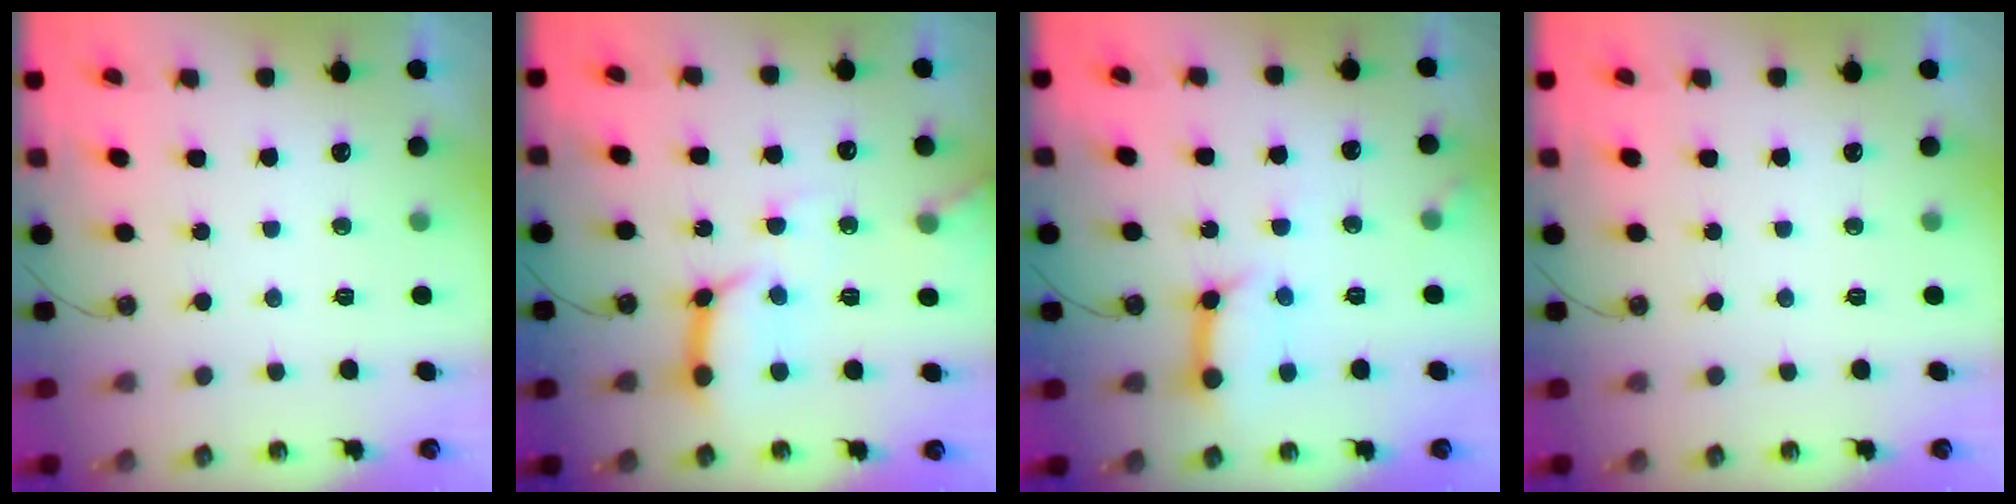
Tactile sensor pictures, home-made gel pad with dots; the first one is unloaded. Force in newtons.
{"total": 12.4, "press": 12.4, "slide": 0.8}
{"total": 10.5, "press": 10.4, "slide": 1.4}
{"total": 0.0}